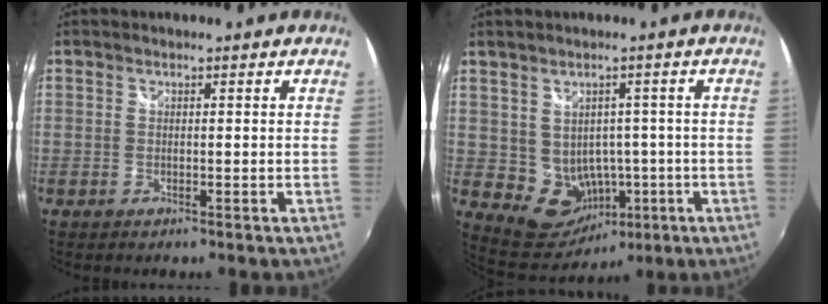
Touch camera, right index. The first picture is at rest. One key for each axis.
{"total": 8.9, "fx": -1.2, "fy": 8.1, "fz": 3.5, "tx": -0.079, "ty": 0.003, "tz": 0.007}